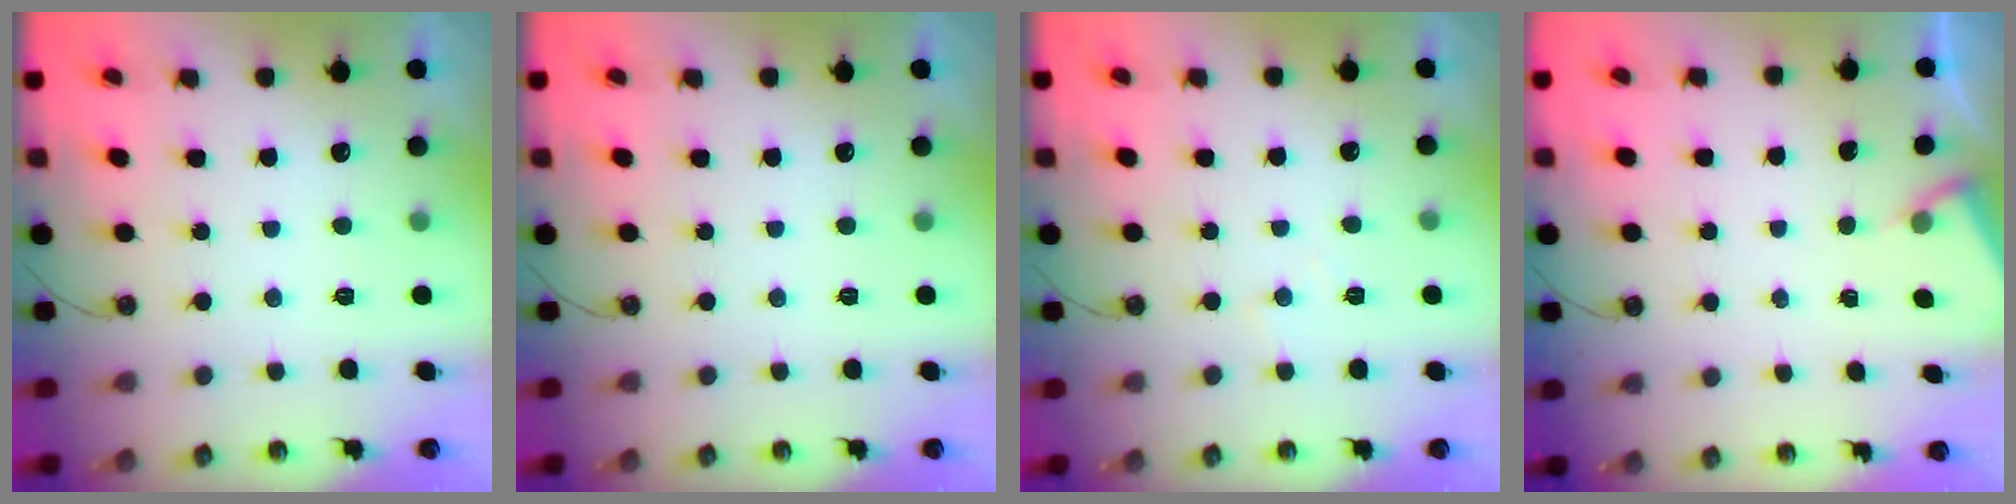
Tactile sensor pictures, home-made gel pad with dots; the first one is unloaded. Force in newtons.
{"total": 0.0}
{"total": 3.8, "press": 3.7, "slide": 0.6}
{"total": 2.3, "press": 2.3, "slide": 0.4}